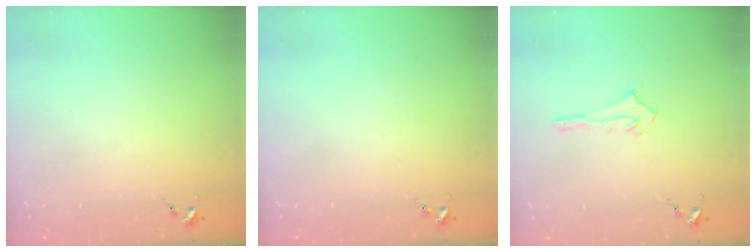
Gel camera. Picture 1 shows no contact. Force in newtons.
{"total": 0.0}
{"total": 3.0, "press": 3.0, "slide": 0.2}